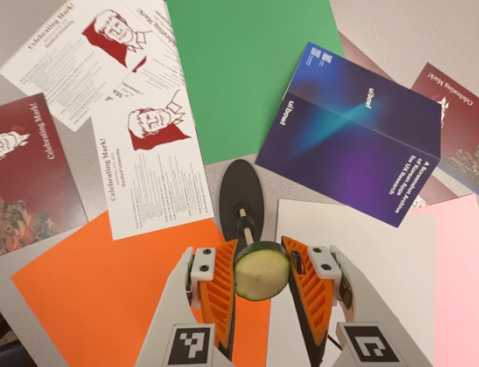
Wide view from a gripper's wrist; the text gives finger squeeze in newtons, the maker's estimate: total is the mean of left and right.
{"total": 15.8, "left": 16.6, "right": 15.1}